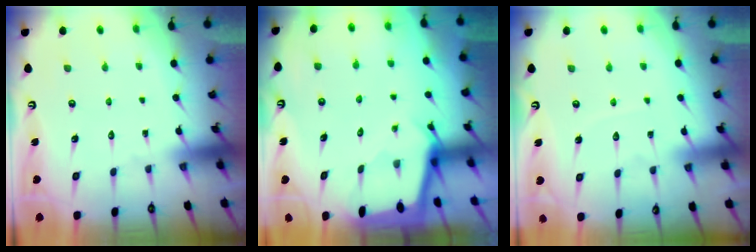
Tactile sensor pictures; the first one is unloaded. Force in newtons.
{"total": 1.4, "press": 1.4, "slide": 0.1}
{"total": 3.9, "press": 3.9, "slide": 0.2}